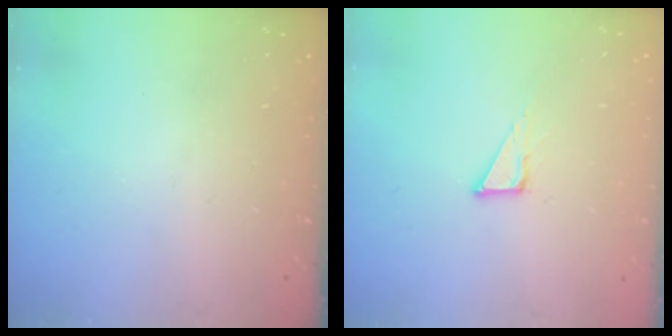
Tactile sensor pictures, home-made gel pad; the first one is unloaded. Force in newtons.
{"total": 1.9, "press": 1.9, "slide": 0.1}